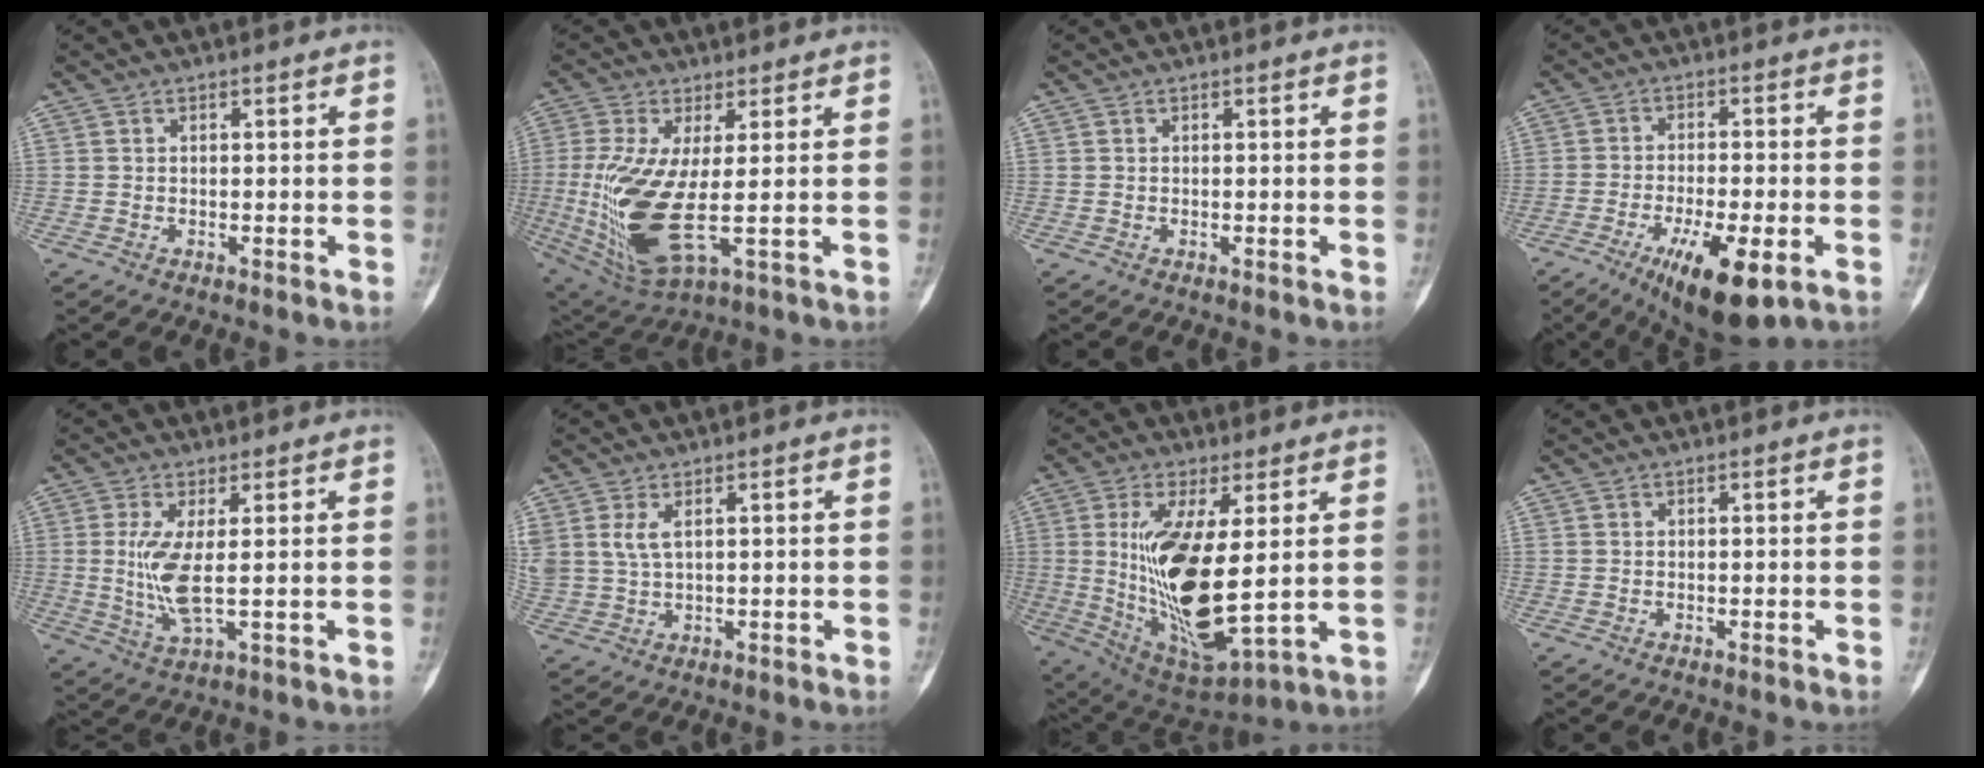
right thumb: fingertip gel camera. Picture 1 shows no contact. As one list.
[{"total": 14.7, "force": [-0.7, 4.7, 13.9], "torque": [-0.315, -0.021, 0.002]}, {"total": 0.0}, {"total": 12.7, "force": [-5.8, 3.9, 10.6], "torque": [-0.173, 0.000, -0.085]}, {"total": 7.2, "force": [0.6, 1.7, 6.9], "torque": [-0.164, -0.019, 0.016]}, {"total": 4.5, "force": [1.8, 2.3, 3.4], "torque": [-0.083, 0.000, 0.046]}, {"total": 19.8, "force": [1.6, 7.0, 18.5], "torque": [-0.357, -0.029, 0.053]}, {"total": 0.0}]